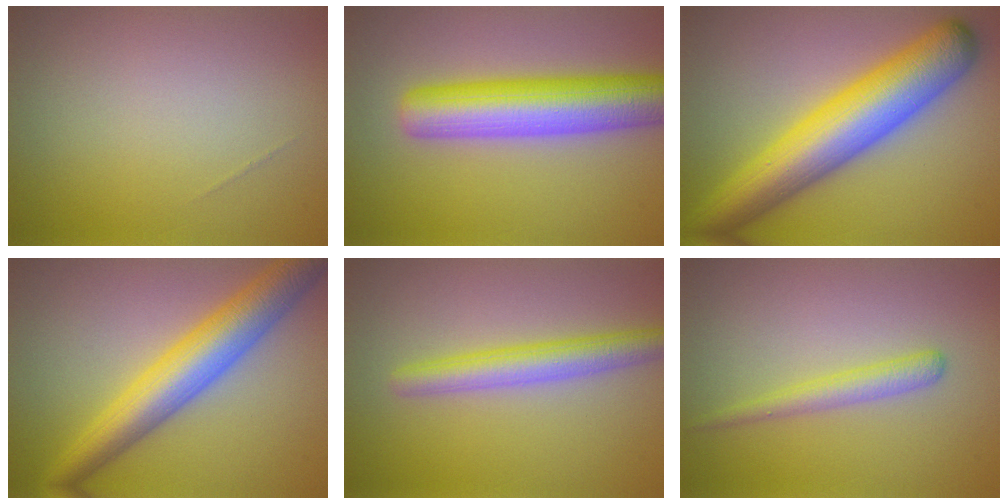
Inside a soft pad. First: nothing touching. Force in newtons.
{"total": 8.4, "press": 8.3, "slide": 0.3}
{"total": 10.1, "press": 10.1, "slide": 0.2}
{"total": 7.3, "press": 7.3, "slide": 0.1}
{"total": 3.7, "press": 3.7, "slide": 0.1}
{"total": 1.9, "press": 1.9, "slide": 0.1}